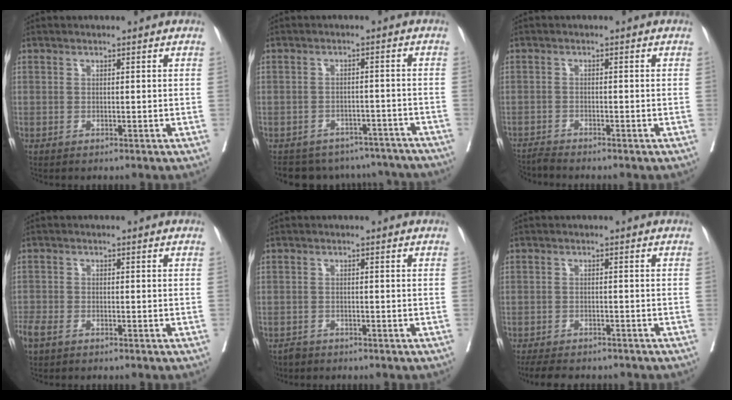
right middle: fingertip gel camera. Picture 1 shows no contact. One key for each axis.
{"total": 12.9, "fx": -11.5, "fy": 5.4, "fz": 1.9, "tx": -0.026, "ty": 0.021, "tz": -0.129}
{"total": 2.8, "fx": -2.6, "fy": -0.8, "fz": -0.1, "tx": 0.003, "ty": -0.015, "tz": -0.051}
{"total": 4.2, "fx": -3.0, "fy": 1.3, "fz": 2.6, "tx": -0.067, "ty": -0.007, "tz": -0.057}
{"total": 2.2, "fx": -1.8, "fy": 1.2, "fz": 0.0, "tx": -0.006, "ty": 0.000, "tz": -0.030}
{"total": 8.7, "fx": -7.6, "fy": 2.7, "fz": 3.4, "tx": -0.056, "ty": -0.006, "tz": -0.106}